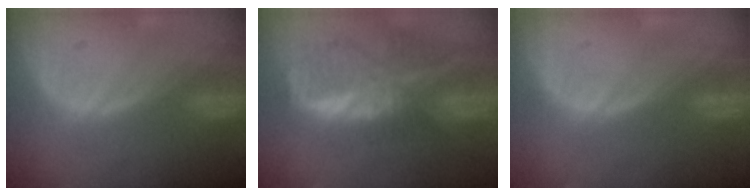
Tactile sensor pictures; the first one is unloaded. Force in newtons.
{"total": 9.2, "press": 8.0, "slide": 4.5}
{"total": 0.0}